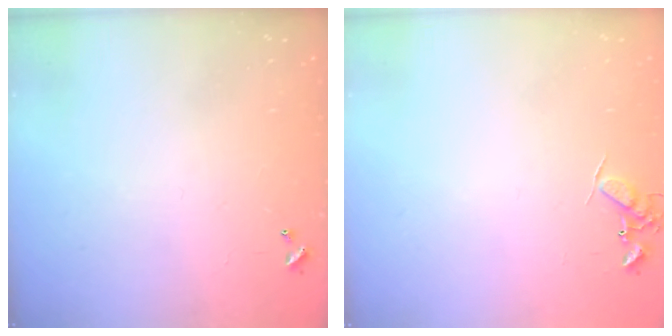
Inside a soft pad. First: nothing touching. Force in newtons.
{"total": 7.2, "press": 7.2, "slide": 0.9}